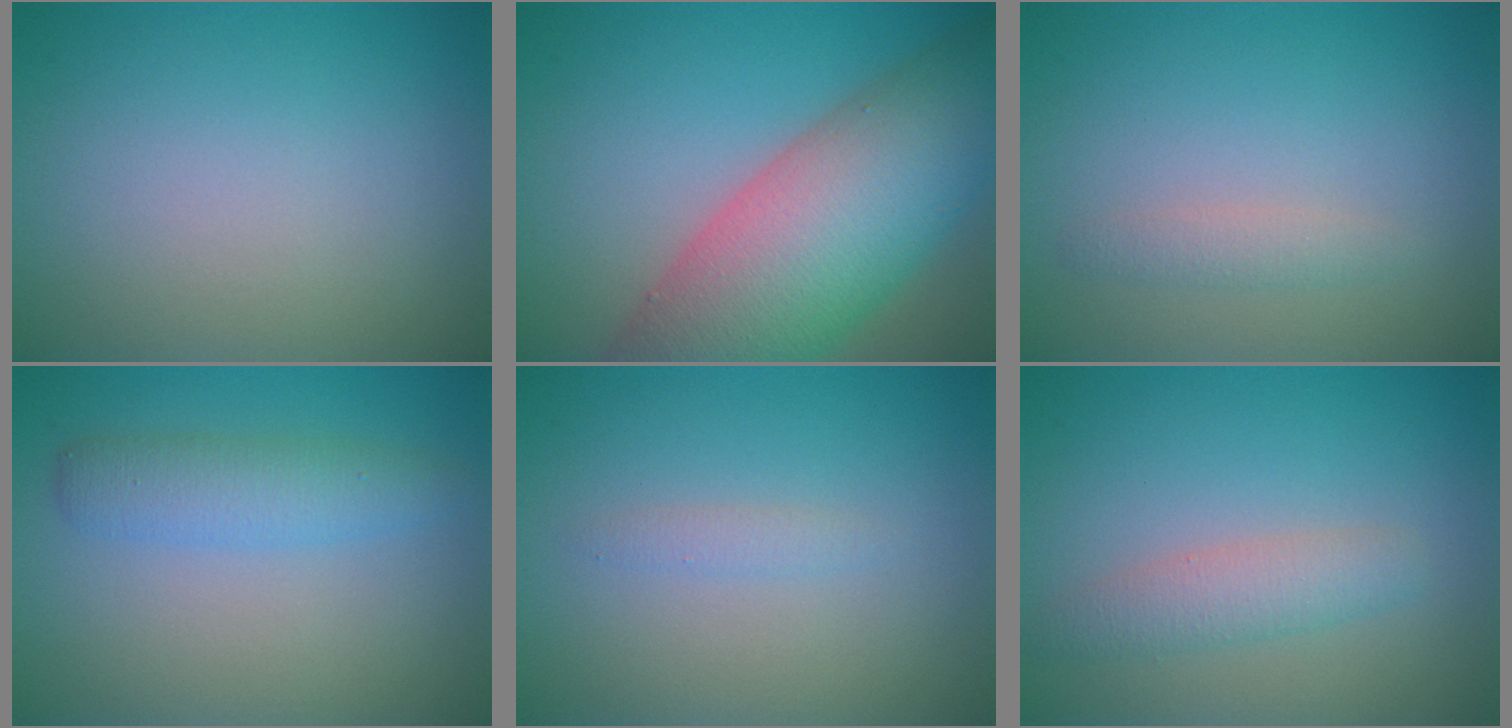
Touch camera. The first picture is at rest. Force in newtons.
{"total": 13.6, "press": 13.6, "slide": 0.7}
{"total": 1.3, "press": 1.3, "slide": 0.0}
{"total": 2.9, "press": 2.9, "slide": 0.1}
{"total": 0.8, "press": 0.8, "slide": 0.0}
{"total": 2.5, "press": 2.5, "slide": 0.1}